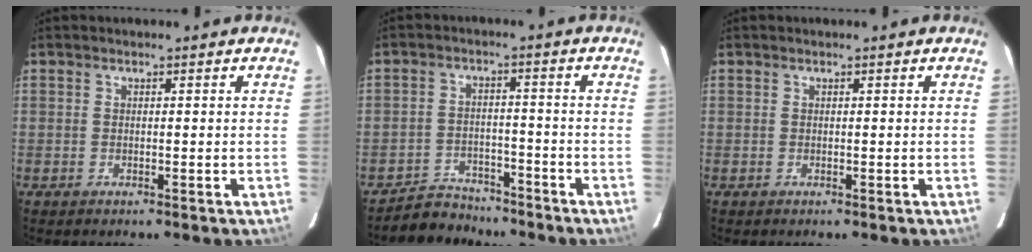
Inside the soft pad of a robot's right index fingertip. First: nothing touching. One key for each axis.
{"total": 7.0, "fx": -6.1, "fy": 3.4, "fz": 0.1, "tx": -0.021, "ty": 0.018, "tz": -0.094}
{"total": 0.0}